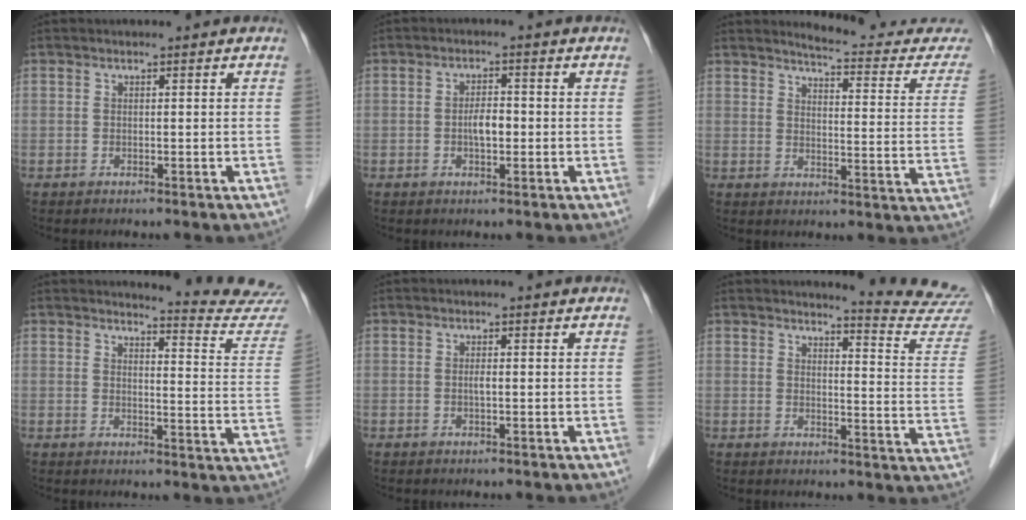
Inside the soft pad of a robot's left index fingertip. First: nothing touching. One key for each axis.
{"total": 2.8, "fx": -0.6, "fy": 1.1, "fz": 2.5, "tx": -0.045, "ty": 0.001, "tz": -0.011}
{"total": 13.7, "fx": 13.2, "fy": 1.2, "fz": 3.3, "tx": -0.029, "ty": -0.069, "tz": 0.138}
{"total": 13.0, "fx": 13.0, "fy": -1.3, "fz": 0.4, "tx": 0.004, "ty": -0.124, "tz": 0.123}
{"total": 0.6, "fx": -0.2, "fy": 0.0, "fz": 0.6, "tx": -0.012, "ty": -0.003, "tz": -0.005}
{"total": 12.9, "fx": 12.8, "fy": -1.5, "fz": 0.8, "tx": -0.003, "ty": -0.126, "tz": 0.122}